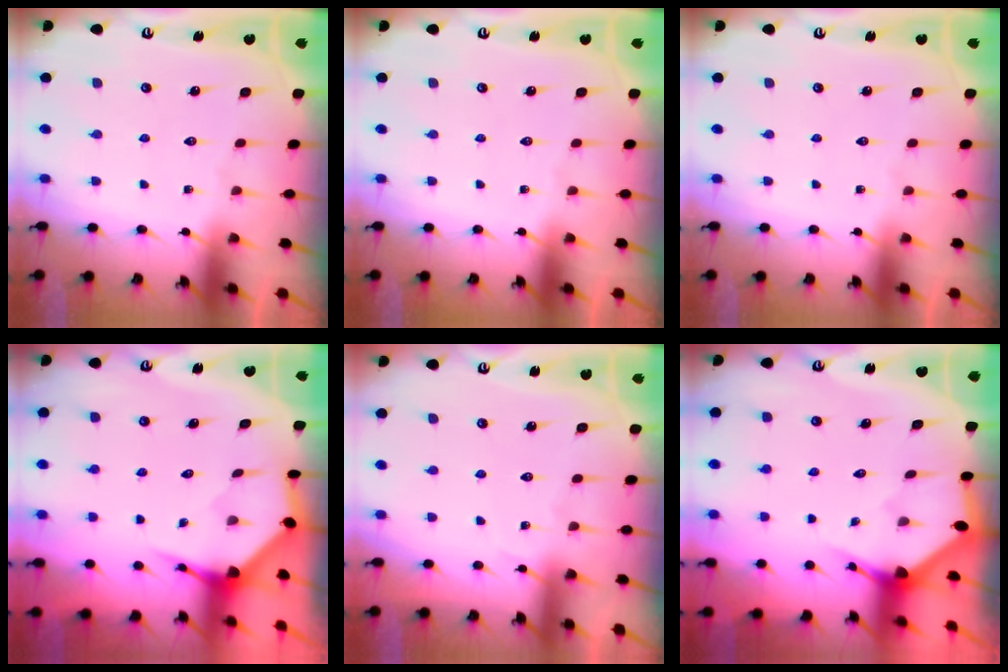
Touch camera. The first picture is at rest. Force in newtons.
{"total": 0.0}
{"total": 0.0}
{"total": 4.0, "press": 3.9, "slide": 0.4}
{"total": 4.1, "press": 4.1, "slide": 0.5}
{"total": 2.9, "press": 2.9, "slide": 0.2}